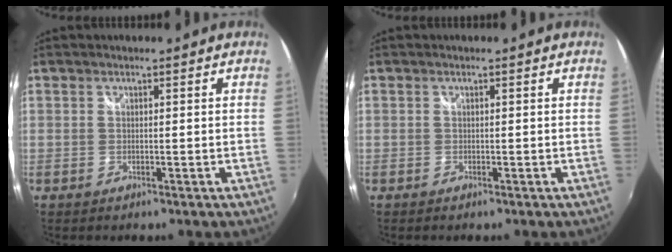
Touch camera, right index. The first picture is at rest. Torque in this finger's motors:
{"motor_torque": [0.41, -0.07, -0.04, -0.01]}